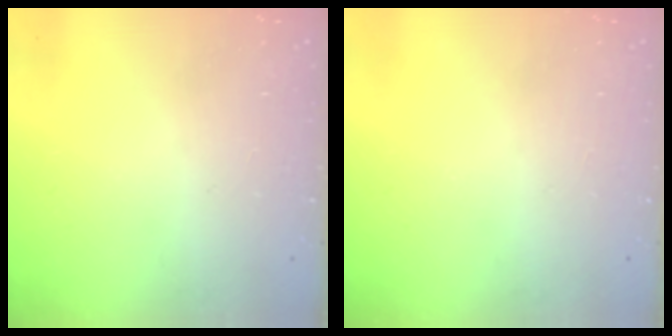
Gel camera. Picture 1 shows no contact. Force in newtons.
{"total": 0.0}